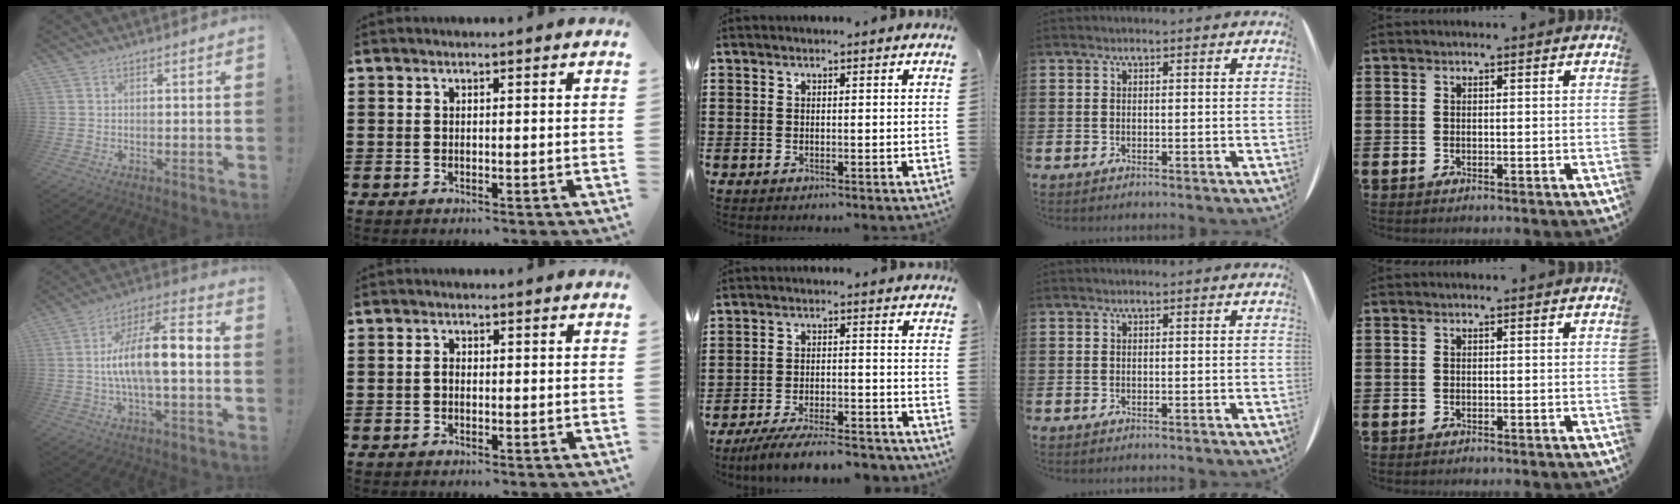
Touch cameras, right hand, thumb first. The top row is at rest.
{"thumb": {"total": 14.0, "force": [-1.2, 3.6, 13.5], "torque": [-0.229, 0.005, -0.026]}, "index": {"total": 1.1, "force": [-0.4, 0.6, 0.8], "torque": [-0.018, 0.000, -0.007]}, "middle": {"total": 6.6, "force": [-6.1, 0.2, 2.6], "torque": [-0.049, -0.006, -0.114]}}